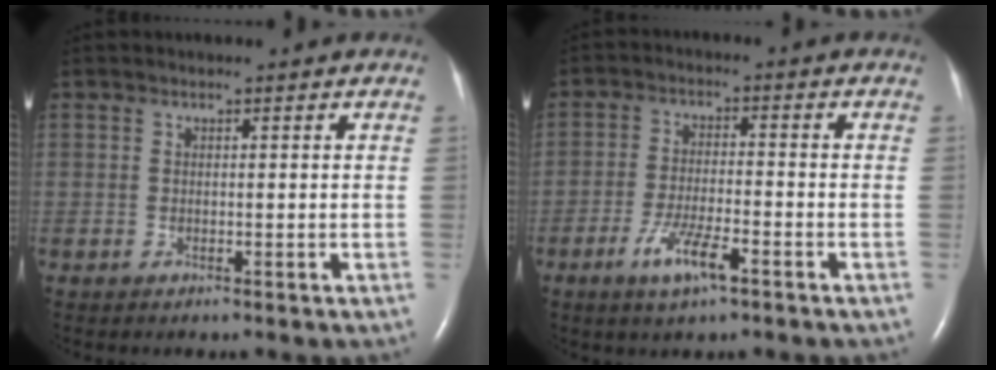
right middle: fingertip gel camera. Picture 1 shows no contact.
{"total": 6.2, "force": [-3.5, 1.0, 5.0], "torque": [-0.104, -0.007, -0.062]}